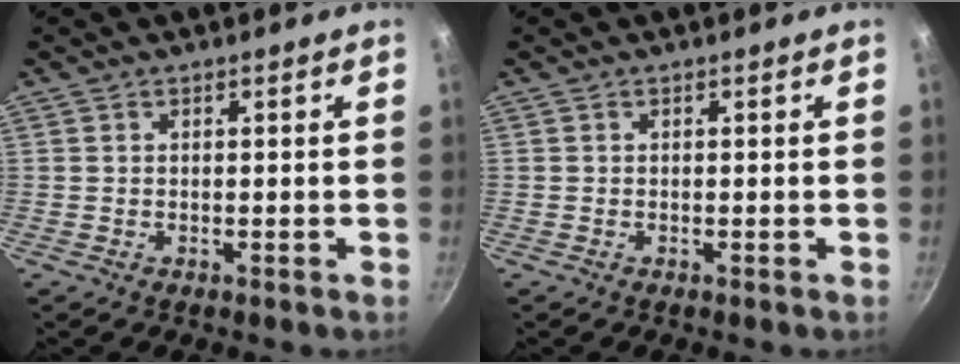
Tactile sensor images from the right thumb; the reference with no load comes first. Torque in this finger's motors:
{"motor_torque": [0.00, 0.00, 0.00, 0.00, 0.00]}